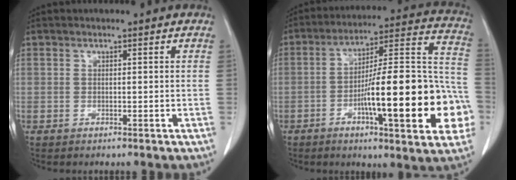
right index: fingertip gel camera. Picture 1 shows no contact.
{"total": 24.2, "force": [-6.6, 4.2, 22.9], "torque": [-0.270, 0.023, -0.089]}